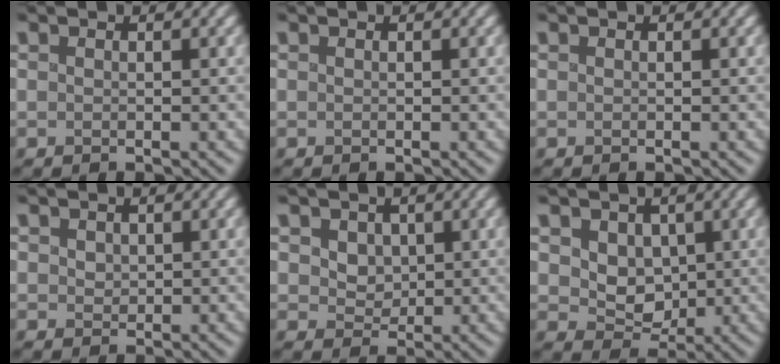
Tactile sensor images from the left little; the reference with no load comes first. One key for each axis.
{"total": 0.0}
{"total": 0.0}
{"total": 0.9, "fx": 0.3, "fy": 0.8, "fz": 0.3, "tx": -0.006, "ty": 0.001, "tz": 0.007}
{"total": 2.2, "fx": 0.6, "fy": 1.9, "fz": 1.0, "tx": -0.029, "ty": -0.012, "tz": 0.019}
{"total": 3.3, "fx": 0.6, "fy": 2.8, "fz": 1.6, "tx": -0.040, "ty": -0.017, "tz": 0.014}